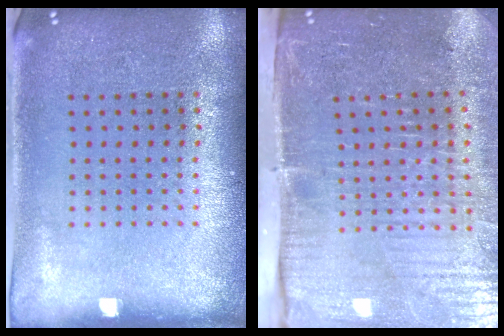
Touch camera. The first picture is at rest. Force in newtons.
{"total": 5.3, "press": 4.4, "slide": 2.9}